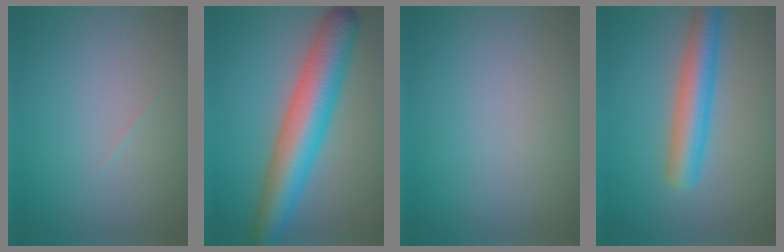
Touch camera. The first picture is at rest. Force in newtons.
{"total": 8.5, "press": 8.4, "slide": 0.2}
{"total": 0.0}
{"total": 4.9, "press": 4.9, "slide": 0.3}